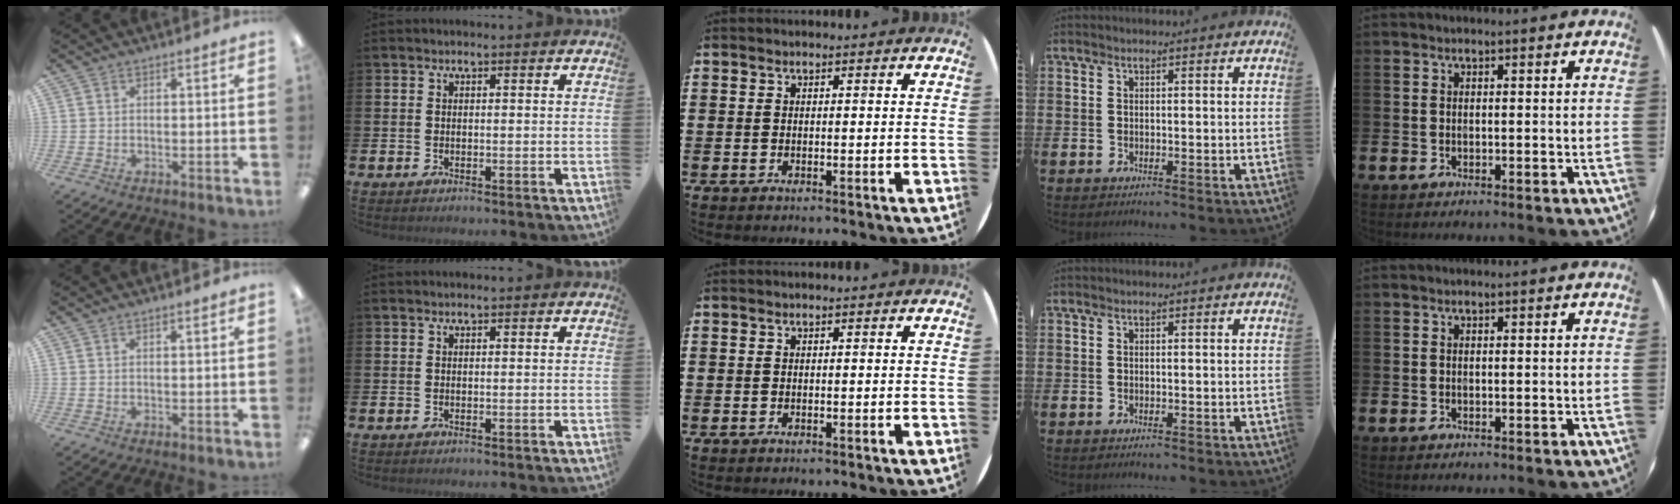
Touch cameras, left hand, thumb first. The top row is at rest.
{"thumb": {"total": 0.8, "force": [0.6, 0.0, 0.5], "torque": [-0.010, -0.001, 0.011]}}